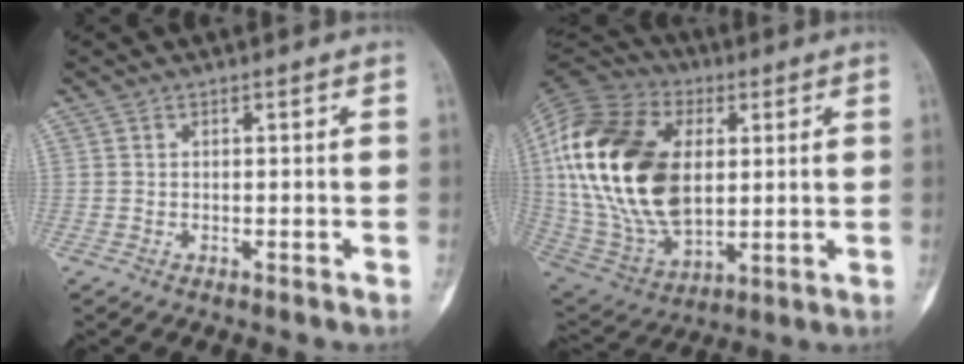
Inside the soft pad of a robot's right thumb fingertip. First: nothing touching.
{"total": 29.0, "force": [3.8, 17.8, 22.5], "torque": [-0.455, -0.016, 0.073]}